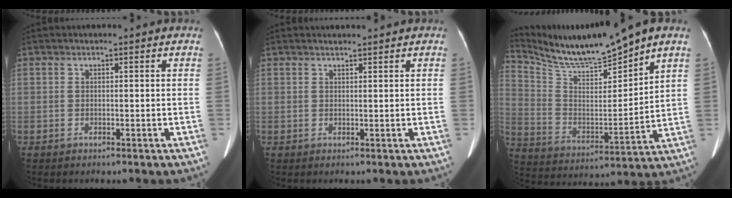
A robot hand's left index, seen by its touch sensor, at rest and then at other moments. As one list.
[{"total": 1.3, "force": [1.2, -0.1, 0.3], "torque": [-0.008, 0.007, 0.026]}, {"total": 13.1, "force": [12.0, -1.0, 5.3], "torque": [-0.112, 0.002, 0.233]}]